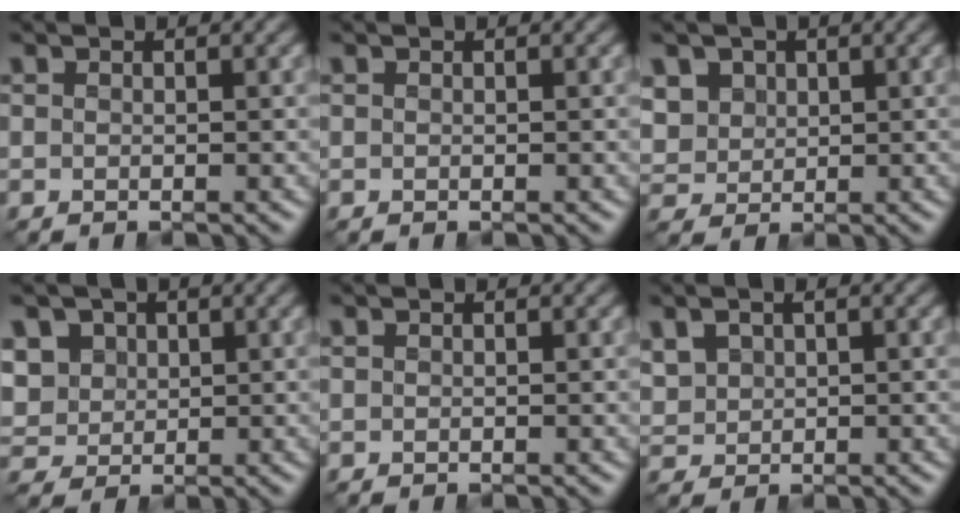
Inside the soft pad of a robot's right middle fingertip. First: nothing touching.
{"total": 0.0}
{"total": 5.4, "force": [2.1, 4.4, 2.2], "torque": [-0.079, 0.009, 0.041]}
{"total": 6.3, "force": [2.3, 5.2, 2.7], "torque": [-0.078, 0.011, 0.035]}
{"total": 0.0}
{"total": 2.9, "force": [0.9, 2.2, 1.6], "torque": [-0.046, 0.002, 0.024]}